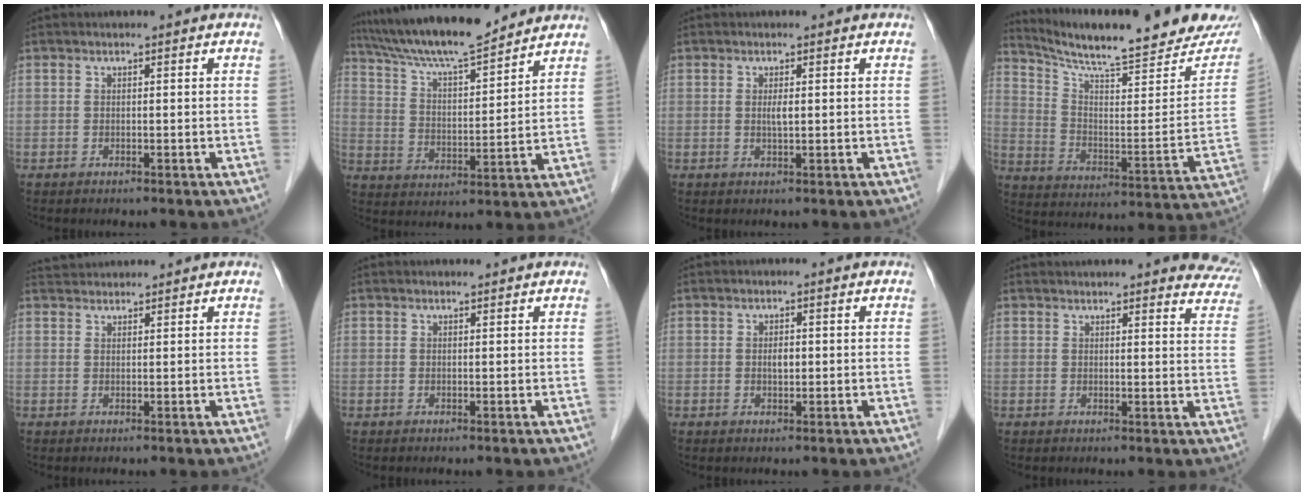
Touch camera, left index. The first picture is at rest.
{"total": 14.8, "force": [13.3, 1.2, 6.4], "torque": [-0.118, 0.007, 0.225]}
{"total": 1.3, "force": [0.0, 0.2, 1.2], "torque": [-0.027, -0.005, -0.001]}
{"total": 23.1, "force": [20.8, 2.1, 9.9], "torque": [-0.155, -0.068, 0.288]}
{"total": 3.4, "force": [3.3, 0.4, 0.3], "torque": [-0.008, 0.030, 0.062]}
{"total": 0.9, "force": [0.9, 0.1, 0.2], "torque": [-0.007, 0.003, 0.014]}
{"total": 1.4, "force": [-0.1, 0.7, 1.2], "torque": [-0.020, -0.004, -0.001]}
{"total": 12.0, "force": [11.3, 2.5, 3.2], "torque": [0.001, -0.012, 0.096]}